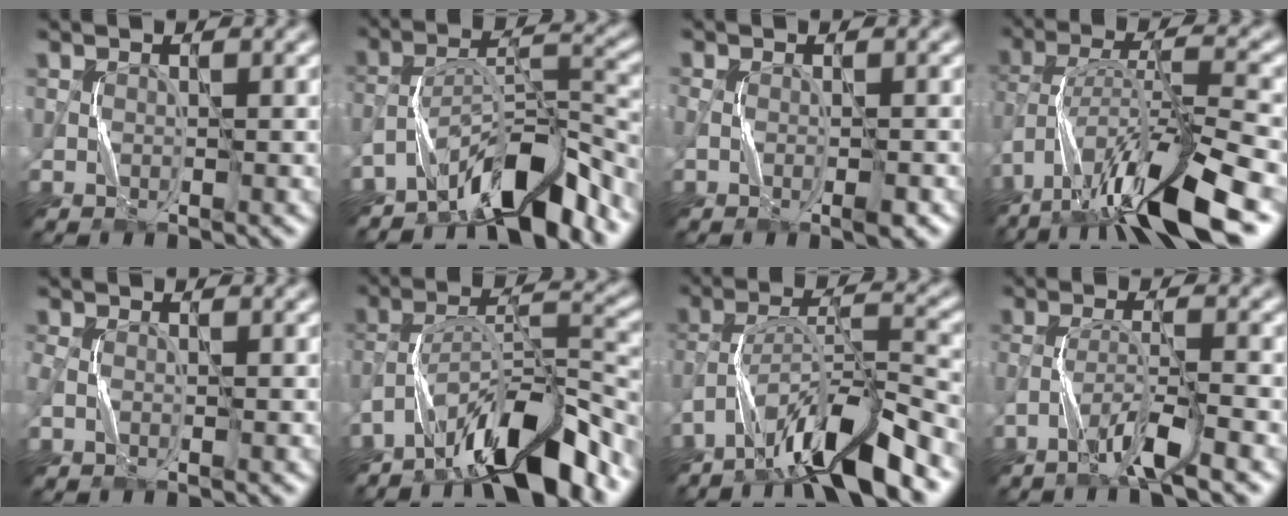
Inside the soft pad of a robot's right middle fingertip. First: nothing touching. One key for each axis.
{"total": 8.4, "fx": -6.5, "fy": 2.0, "fz": 4.9, "tx": -0.078, "ty": 0.009, "tz": -0.119}
{"total": 2.2, "fx": -0.8, "fy": 0.8, "fz": 1.9, "tx": -0.044, "ty": -0.007, "tz": -0.015}
{"total": 12.5, "fx": -8.0, "fy": 3.0, "fz": 9.1, "tx": -0.167, "ty": 0.010, "tz": -0.141}
{"total": 1.2, "fx": -0.3, "fy": 0.8, "fz": 0.9, "tx": -0.026, "ty": 0.002, "tz": -0.009}
{"total": 10.5, "fx": -8.0, "fy": 2.2, "fz": 6.5, "tx": -0.108, "ty": 0.017, "tz": -0.145}
{"total": 10.4, "fx": -7.6, "fy": 1.8, "fz": 6.9, "tx": -0.113, "ty": 0.018, "tz": -0.138}
{"total": 4.1, "fx": -2.8, "fy": 0.2, "fz": 2.9, "tx": -0.059, "ty": 0.007, "tz": -0.065}